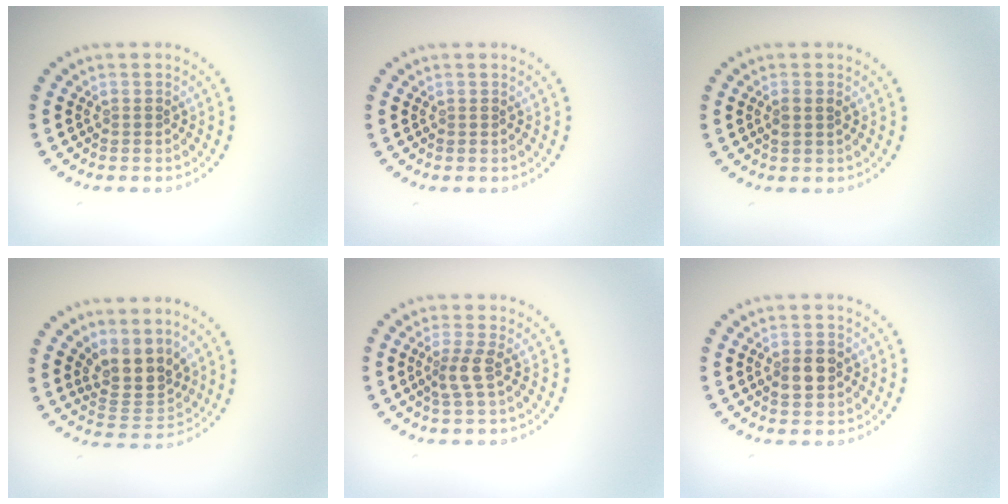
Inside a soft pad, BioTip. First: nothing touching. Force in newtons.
{"total": 0.0}
{"total": 1.1, "press": 1.0, "slide": 0.4}
{"total": 4.0, "press": 3.3, "slide": 2.2}
{"total": 2.0, "press": 1.6, "slide": 1.2}
{"total": 2.8, "press": 2.8, "slide": 0.1}